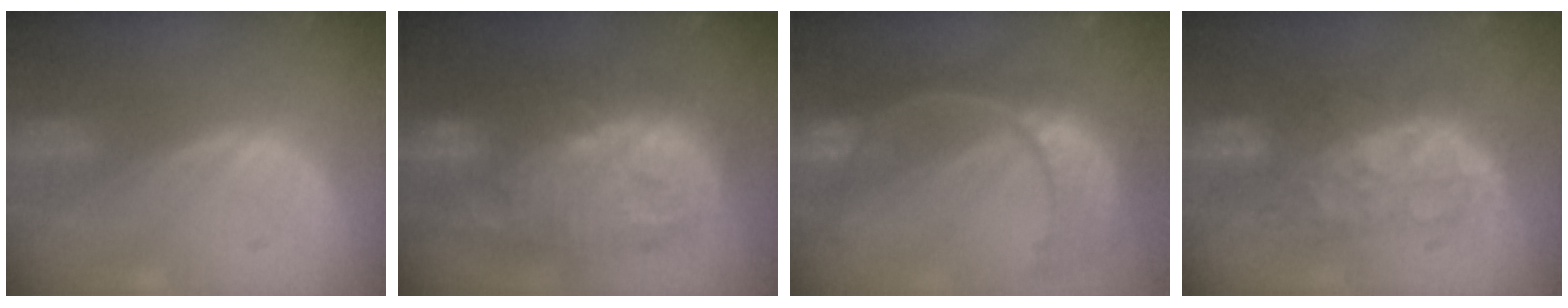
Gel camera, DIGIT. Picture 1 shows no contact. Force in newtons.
{"total": 13.7, "press": 13.6, "slide": 1.2}
{"total": 11.1, "press": 9.3, "slide": 6.0}
{"total": 8.2, "press": 8.0, "slide": 1.5}